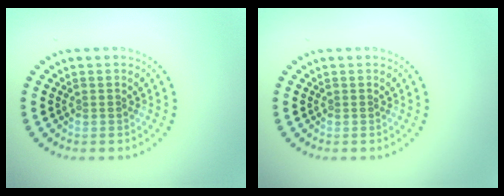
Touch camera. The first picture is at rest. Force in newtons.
{"total": 0.0}